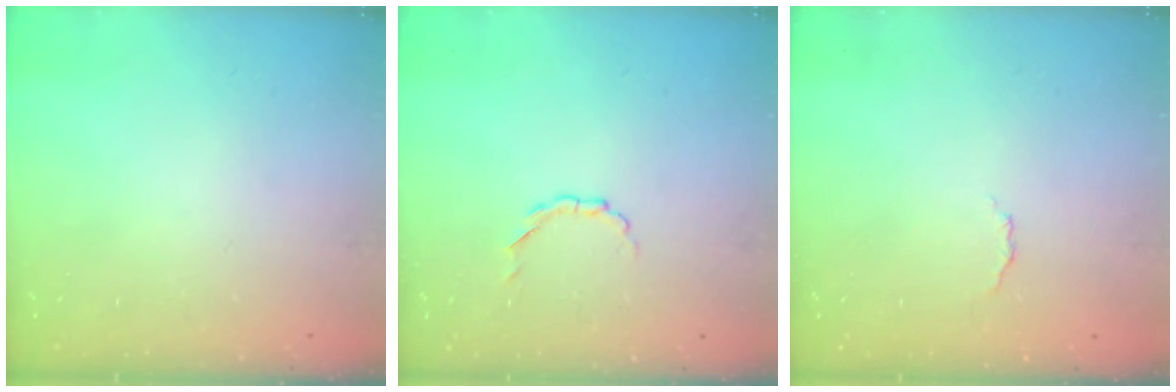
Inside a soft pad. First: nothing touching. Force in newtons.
{"total": 2.8, "press": 2.7, "slide": 0.8}
{"total": 2.9, "press": 2.8, "slide": 0.7}